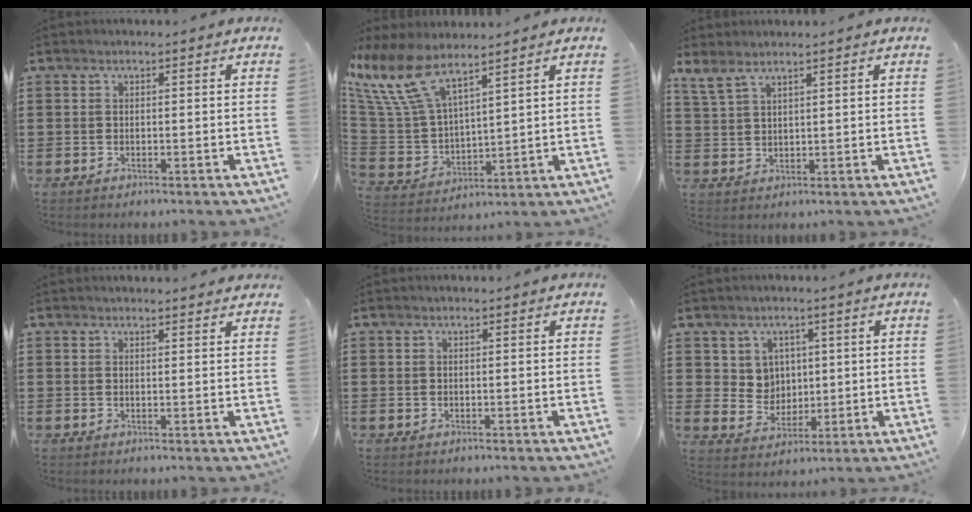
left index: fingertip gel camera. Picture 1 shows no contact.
{"total": 11.4, "force": [7.8, 4.1, 7.2], "torque": [-0.190, -0.037, 0.141]}
{"total": 3.0, "force": [2.3, 0.7, 1.8], "torque": [-0.041, 0.000, 0.043]}
{"total": 1.6, "force": [1.6, 0.0, 0.1], "torque": [-0.006, 0.002, 0.031]}
{"total": 0.0}
{"total": 4.6, "force": [1.9, 4.1, 0.7], "torque": [-0.029, 0.006, 0.034]}